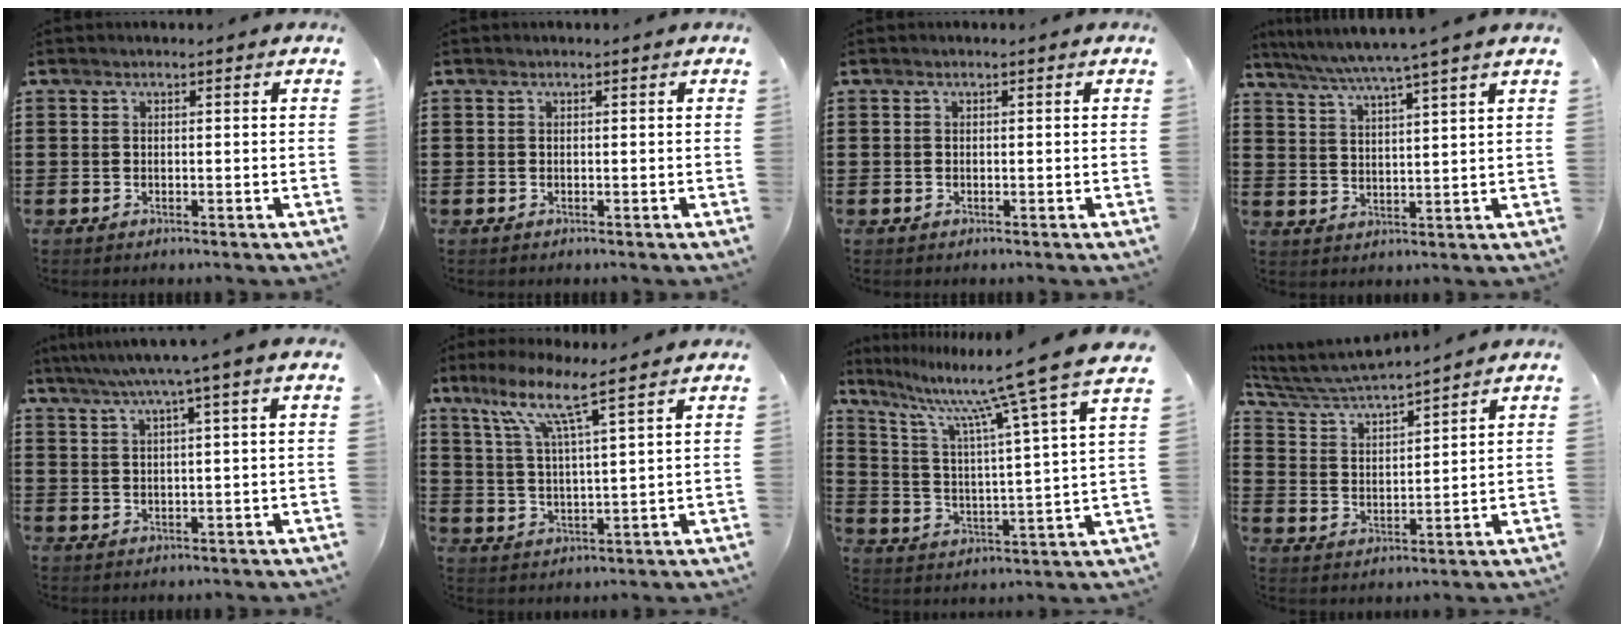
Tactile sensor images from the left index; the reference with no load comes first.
{"total": 0.0}
{"total": 0.0}
{"total": 5.3, "force": [4.6, -1.1, 2.5], "torque": [-0.064, -0.026, 0.076]}
{"total": 4.5, "force": [2.7, -0.8, 3.5], "torque": [-0.074, -0.005, 0.043]}
{"total": 8.2, "force": [5.9, -0.2, 5.7], "torque": [-0.130, -0.022, 0.099]}
{"total": 11.1, "force": [9.3, -1.2, 5.9], "torque": [-0.145, -0.066, 0.143]}
{"total": 5.4, "force": [5.2, -0.1, 1.5], "torque": [-0.054, -0.036, 0.086]}